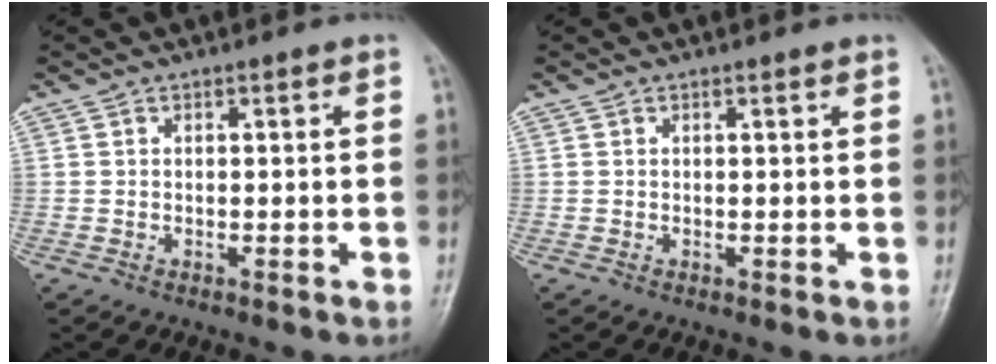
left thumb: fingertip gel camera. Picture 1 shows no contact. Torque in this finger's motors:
{"motor_torque": [-0.15, -0.20, -0.24, -0.25, 0.00]}